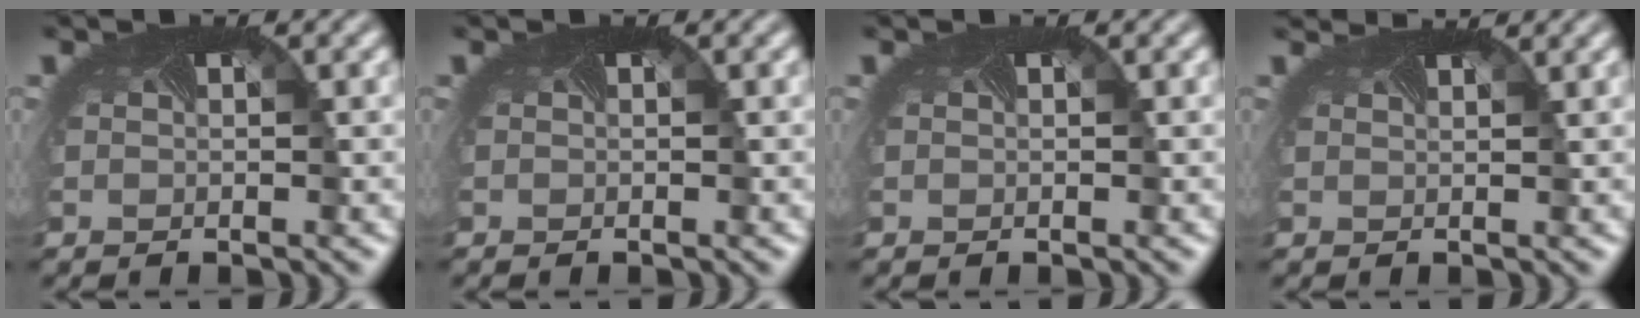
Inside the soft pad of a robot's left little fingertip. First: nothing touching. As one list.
[{"total": 0.0}, {"total": 0.0}, {"total": 1.7, "force": [1.7, -0.1, 0.1], "torque": [-0.005, 0.002, 0.021]}]